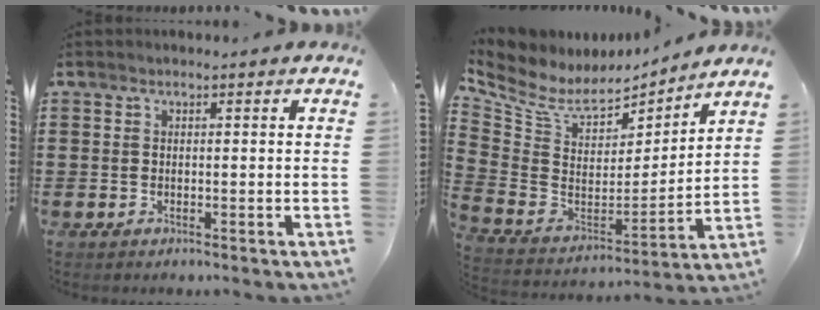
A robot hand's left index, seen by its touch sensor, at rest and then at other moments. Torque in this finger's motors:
{"motor_torque": [1.09, -1.04, 0.29, 0.07]}